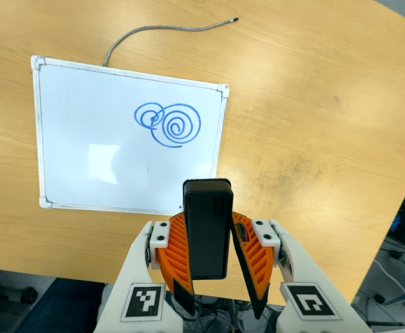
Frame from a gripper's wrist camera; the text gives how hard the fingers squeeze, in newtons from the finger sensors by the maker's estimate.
{"total": 5.8, "left": 5.5, "right": 6.1}